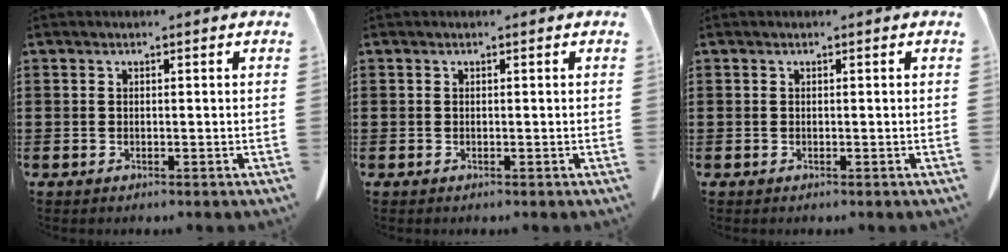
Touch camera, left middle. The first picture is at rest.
{"total": 0.0}
{"total": 0.0}